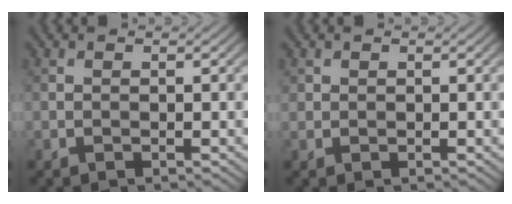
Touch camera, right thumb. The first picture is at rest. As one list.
[{"total": 0.8, "force": [0.5, 0.6, 0.1], "torque": [-0.003, -0.003, 0.013]}]